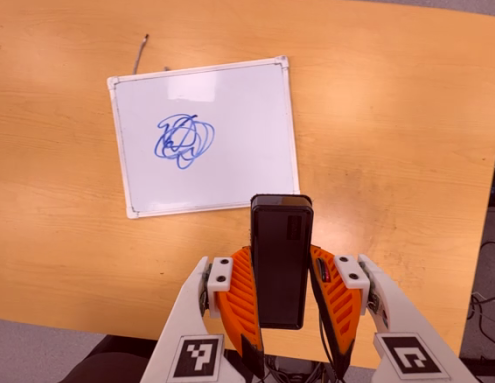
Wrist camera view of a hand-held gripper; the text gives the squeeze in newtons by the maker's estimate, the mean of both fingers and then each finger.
{"total": 4.4, "left": 2.8, "right": 5.9}